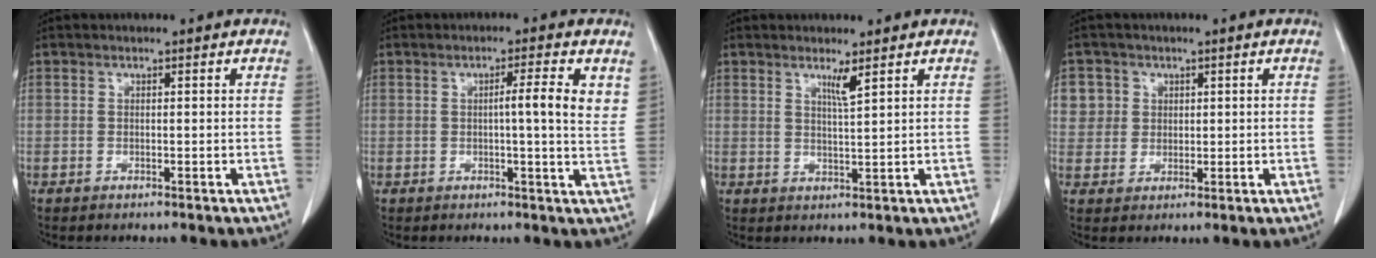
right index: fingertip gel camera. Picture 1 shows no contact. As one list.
[{"total": 5.6, "force": [1.6, 0.0, 5.3], "torque": [-0.072, 0.002, 0.015]}, {"total": 2.5, "force": [1.6, -0.6, 1.8], "torque": [-0.033, -0.011, 0.031]}, {"total": 5.2, "force": [1.7, 4.9, 0.1], "torque": [0.011, 0.012, 0.036]}]